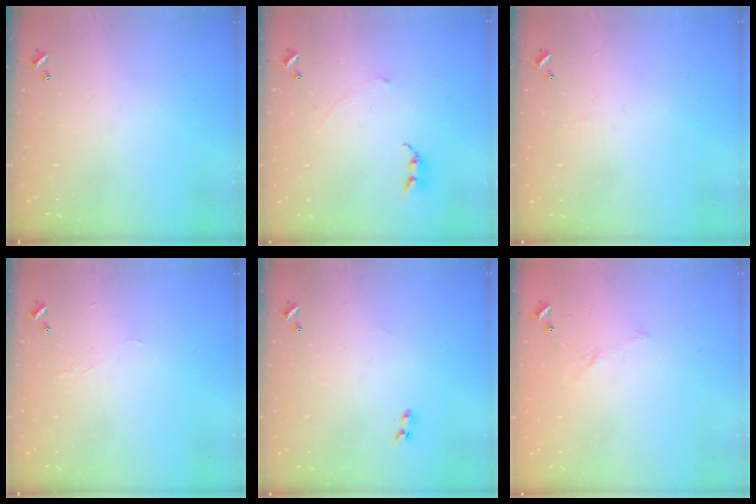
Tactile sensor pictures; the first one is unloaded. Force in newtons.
{"total": 0.7, "press": 0.6, "slide": 0.4}
{"total": 2.3, "press": 2.2, "slide": 0.3}
{"total": 2.0, "press": 2.0, "slide": 0.5}
{"total": 2.1, "press": 1.9, "slide": 1.0}
{"total": 4.7, "press": 4.6, "slide": 1.0}